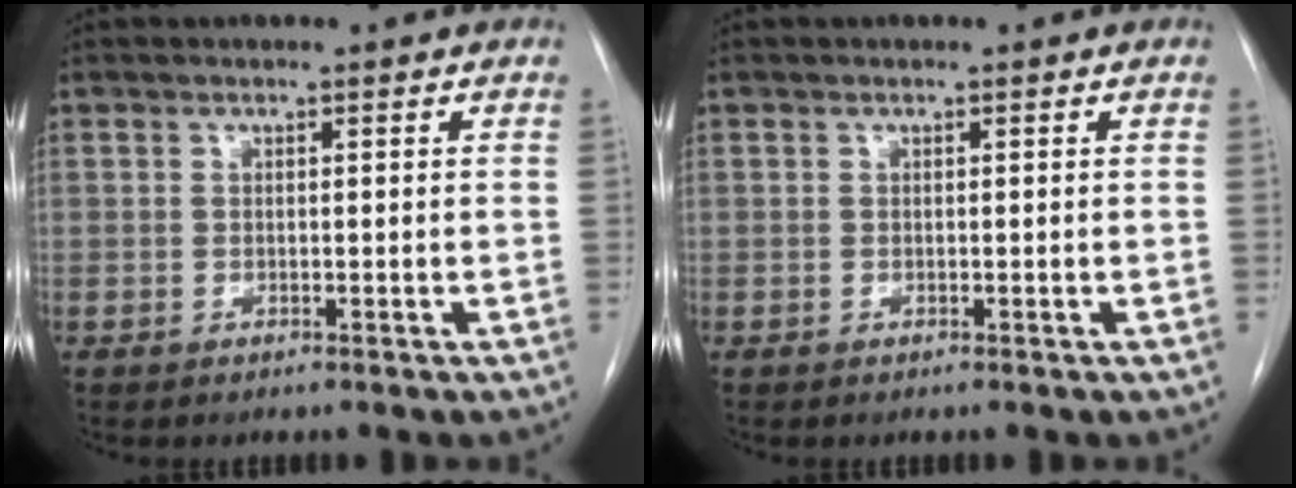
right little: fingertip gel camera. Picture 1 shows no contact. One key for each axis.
{"total": 0.0}